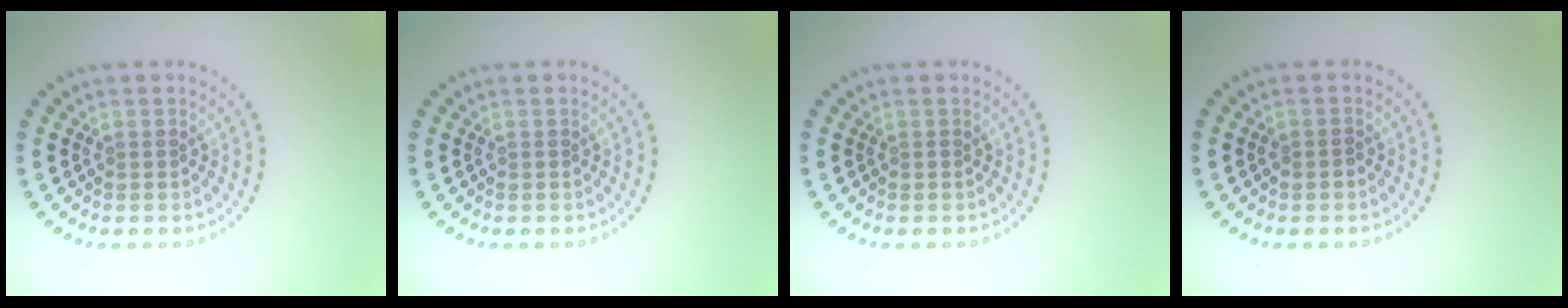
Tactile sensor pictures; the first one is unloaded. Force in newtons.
{"total": 0.0}
{"total": 0.0}
{"total": 0.8, "press": 0.7, "slide": 0.2}